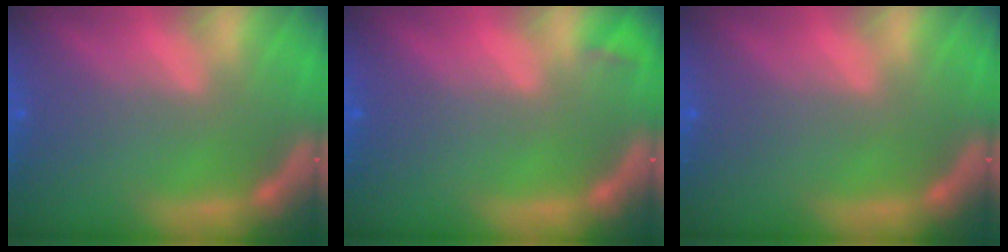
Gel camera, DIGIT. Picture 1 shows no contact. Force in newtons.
{"total": 0.9}
{"total": 0.0}